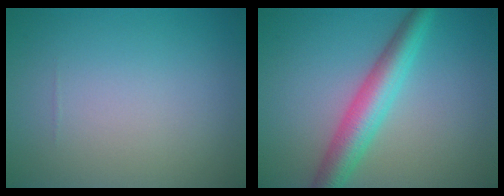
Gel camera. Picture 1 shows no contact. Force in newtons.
{"total": 5.1, "press": 5.1, "slide": 0.1}